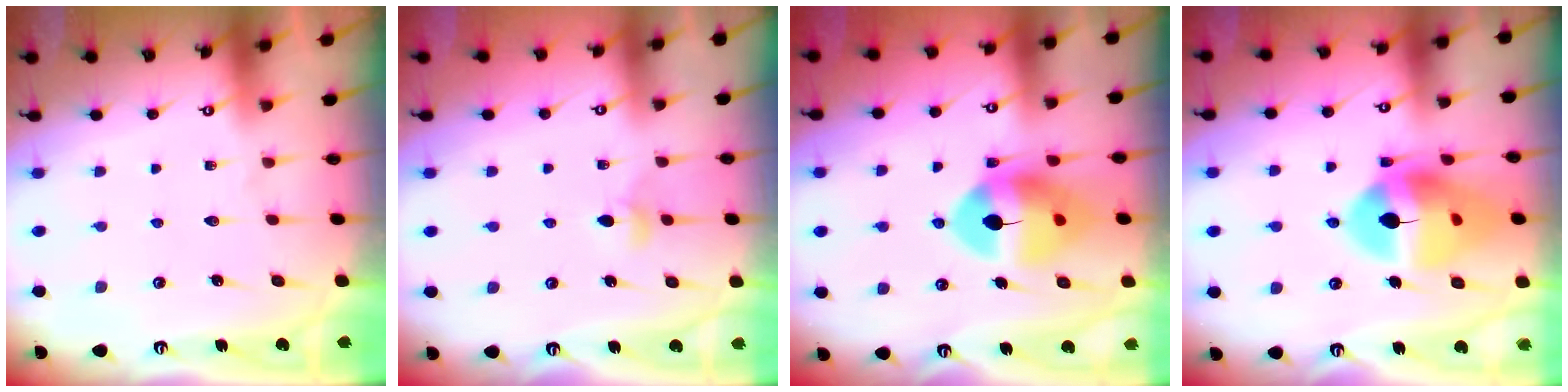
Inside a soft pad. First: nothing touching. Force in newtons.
{"total": 3.3, "press": 3.2, "slide": 0.8}
{"total": 12.5, "press": 12.3, "slide": 2.1}
{"total": 17.9, "press": 17.8, "slide": 1.9}